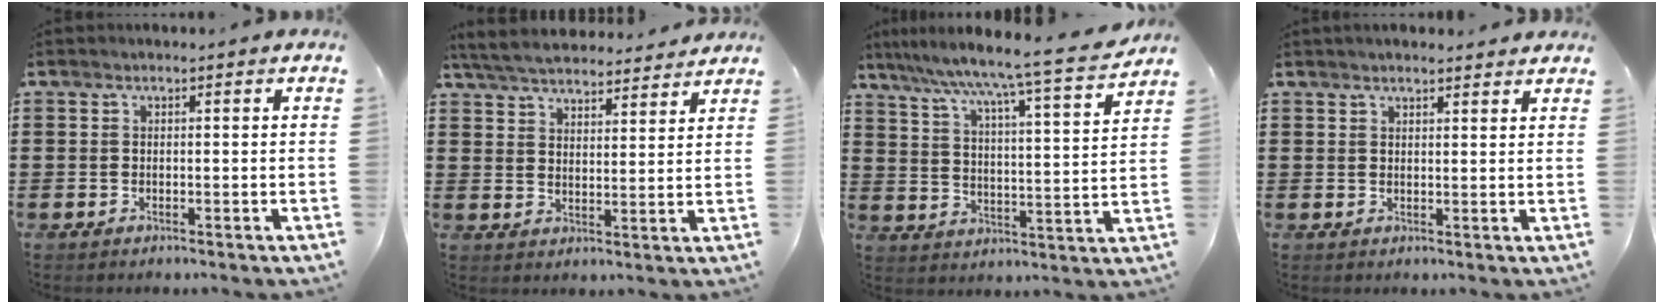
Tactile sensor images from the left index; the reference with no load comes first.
{"total": 5.4, "force": [5.2, 1.0, 1.1], "torque": [-0.044, -0.022, 0.093]}
{"total": 6.7, "force": [5.8, -1.2, 3.0], "torque": [-0.083, -0.051, 0.088]}
{"total": 1.7, "force": [1.6, 0.1, 0.5], "torque": [-0.013, 0.004, 0.031]}